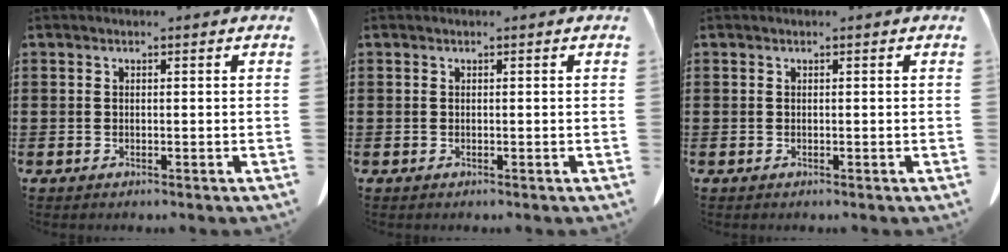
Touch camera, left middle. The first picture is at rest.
{"total": 0.0}
{"total": 0.0}